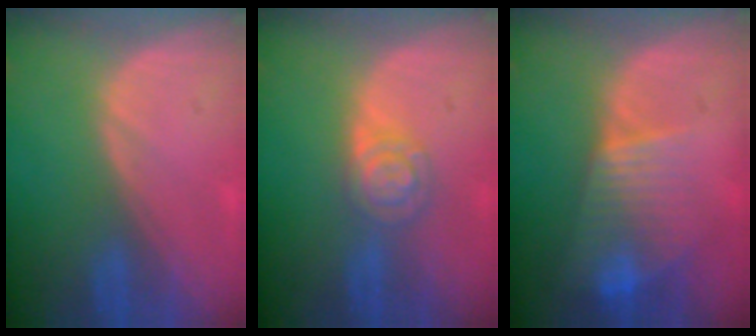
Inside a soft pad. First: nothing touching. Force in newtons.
{"total": 4.5, "press": 4.5, "slide": 0.1}
{"total": 8.1, "press": 7.0, "slide": 4.2}